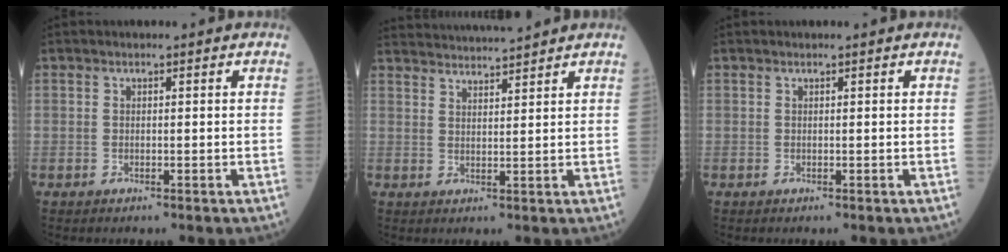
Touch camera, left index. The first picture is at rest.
{"total": 9.2, "force": [8.9, -0.7, 2.3], "torque": [-0.043, 0.024, 0.139]}
{"total": 0.0}